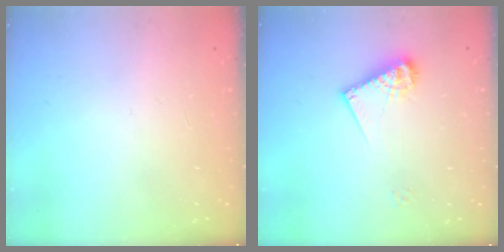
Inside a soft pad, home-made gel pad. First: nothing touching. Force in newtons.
{"total": 9.4, "press": 9.4, "slide": 0.4}